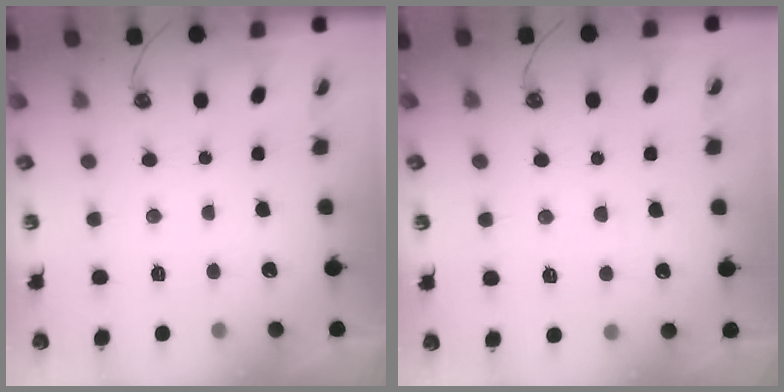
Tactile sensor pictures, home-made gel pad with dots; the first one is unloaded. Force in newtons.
{"total": 5.0, "press": 4.9, "slide": 0.9}